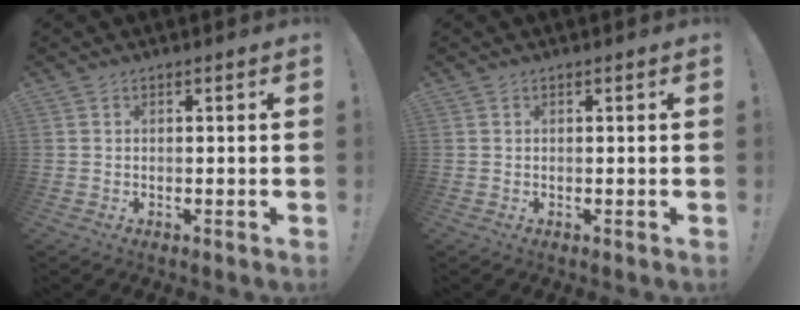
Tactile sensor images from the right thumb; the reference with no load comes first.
{"total": 0.0}